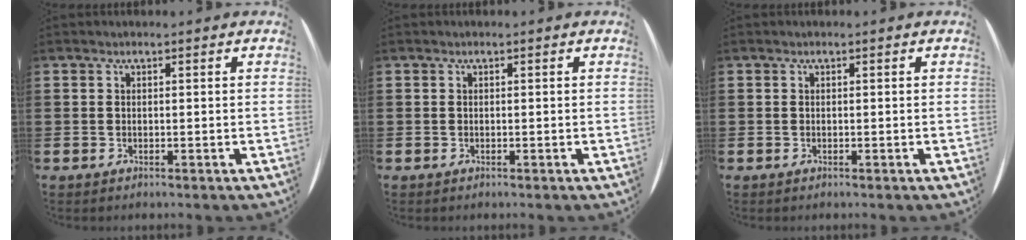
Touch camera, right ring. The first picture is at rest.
{"total": 0.0}
{"total": 0.0}